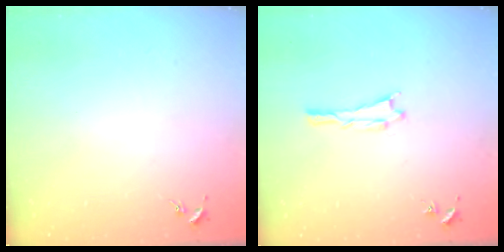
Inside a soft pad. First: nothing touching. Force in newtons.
{"total": 0.6, "press": 0.6, "slide": 0.1}